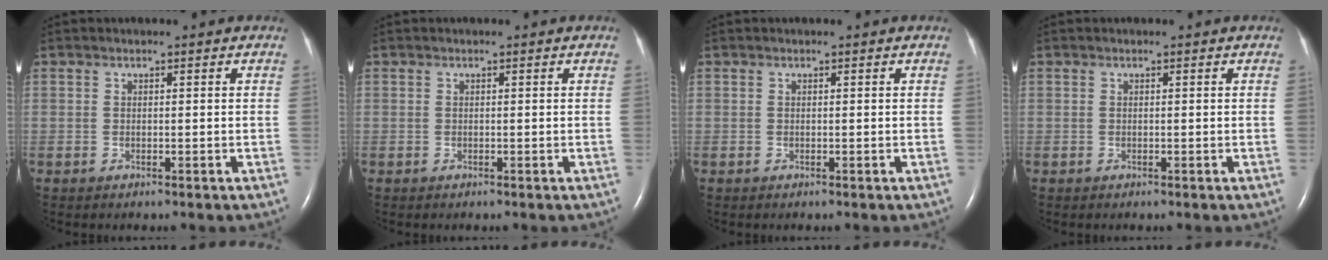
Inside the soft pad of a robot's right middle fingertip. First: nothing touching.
{"total": 0.0}
{"total": 0.0}
{"total": 0.0}